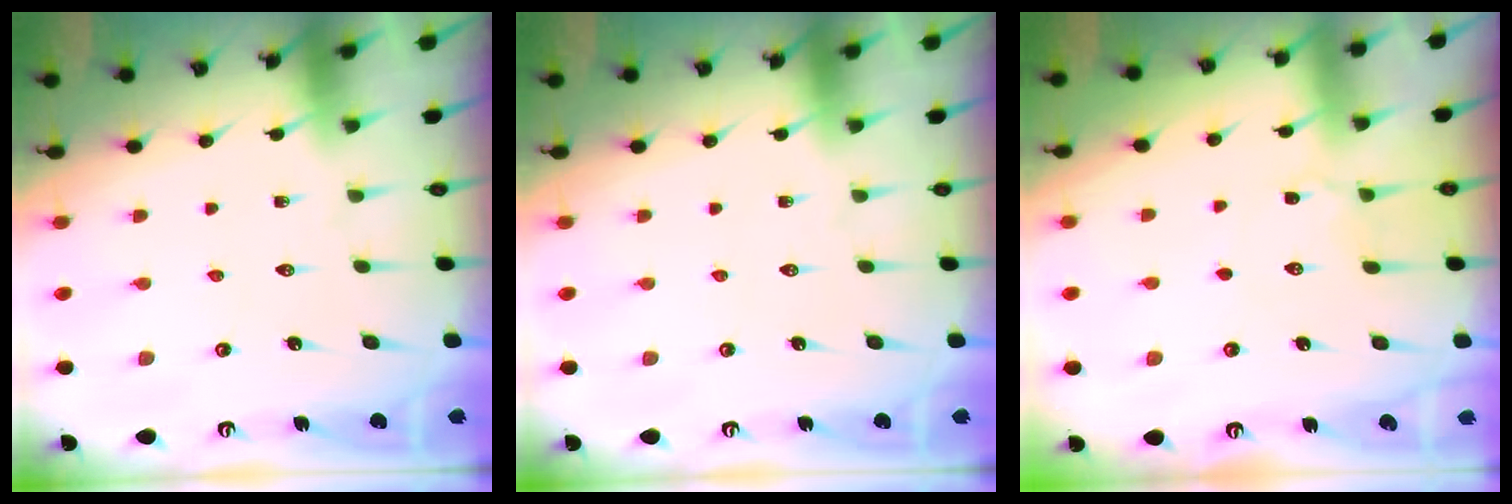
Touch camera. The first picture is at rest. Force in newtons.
{"total": 0.0}
{"total": 3.7, "press": 3.6, "slide": 0.4}